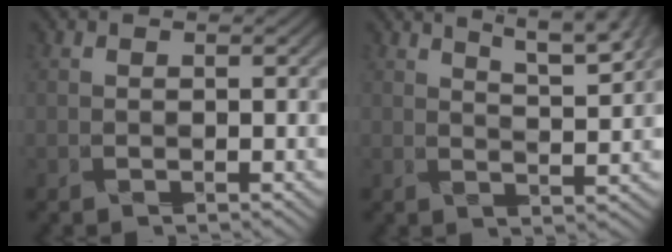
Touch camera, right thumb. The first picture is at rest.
{"total": 5.2, "force": [4.3, -0.2, 2.9], "torque": [-0.059, 0.005, 0.068]}